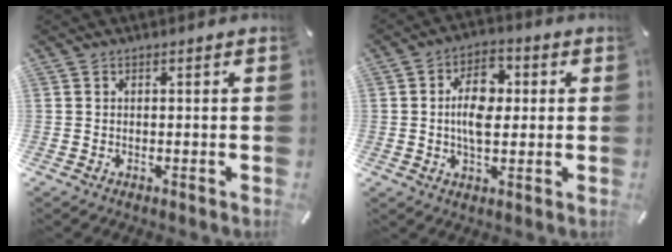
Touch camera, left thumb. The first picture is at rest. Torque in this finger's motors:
{"motor_torque": [0.06, 0.49, 0.74, -0.42, 0.15]}